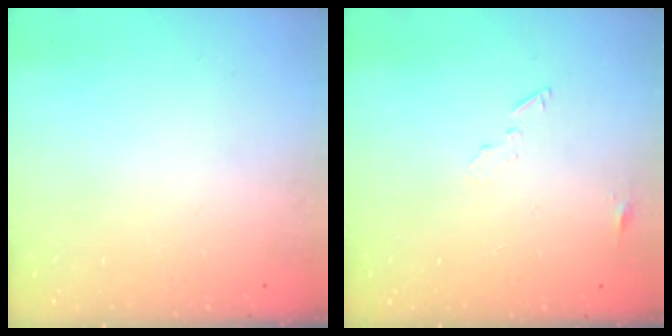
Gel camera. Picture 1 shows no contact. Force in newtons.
{"total": 5.4, "press": 5.3, "slide": 0.4}